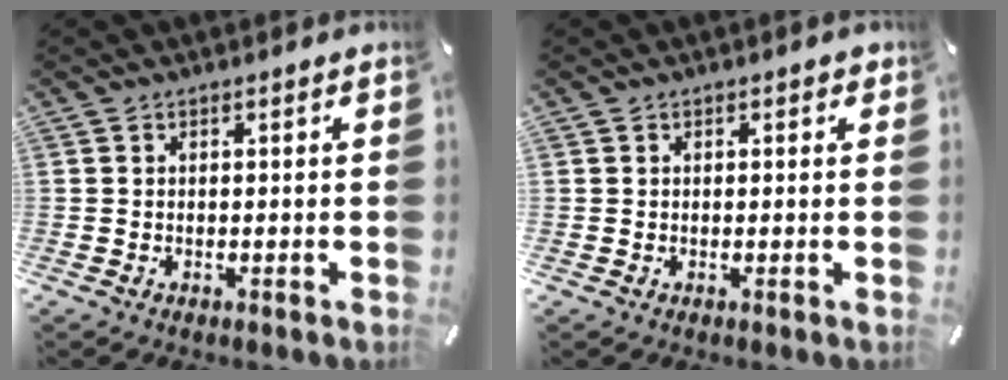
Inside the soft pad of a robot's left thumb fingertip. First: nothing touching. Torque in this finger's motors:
{"motor_torque": [0.02, 0.10, -0.03, 0.06, -0.16]}